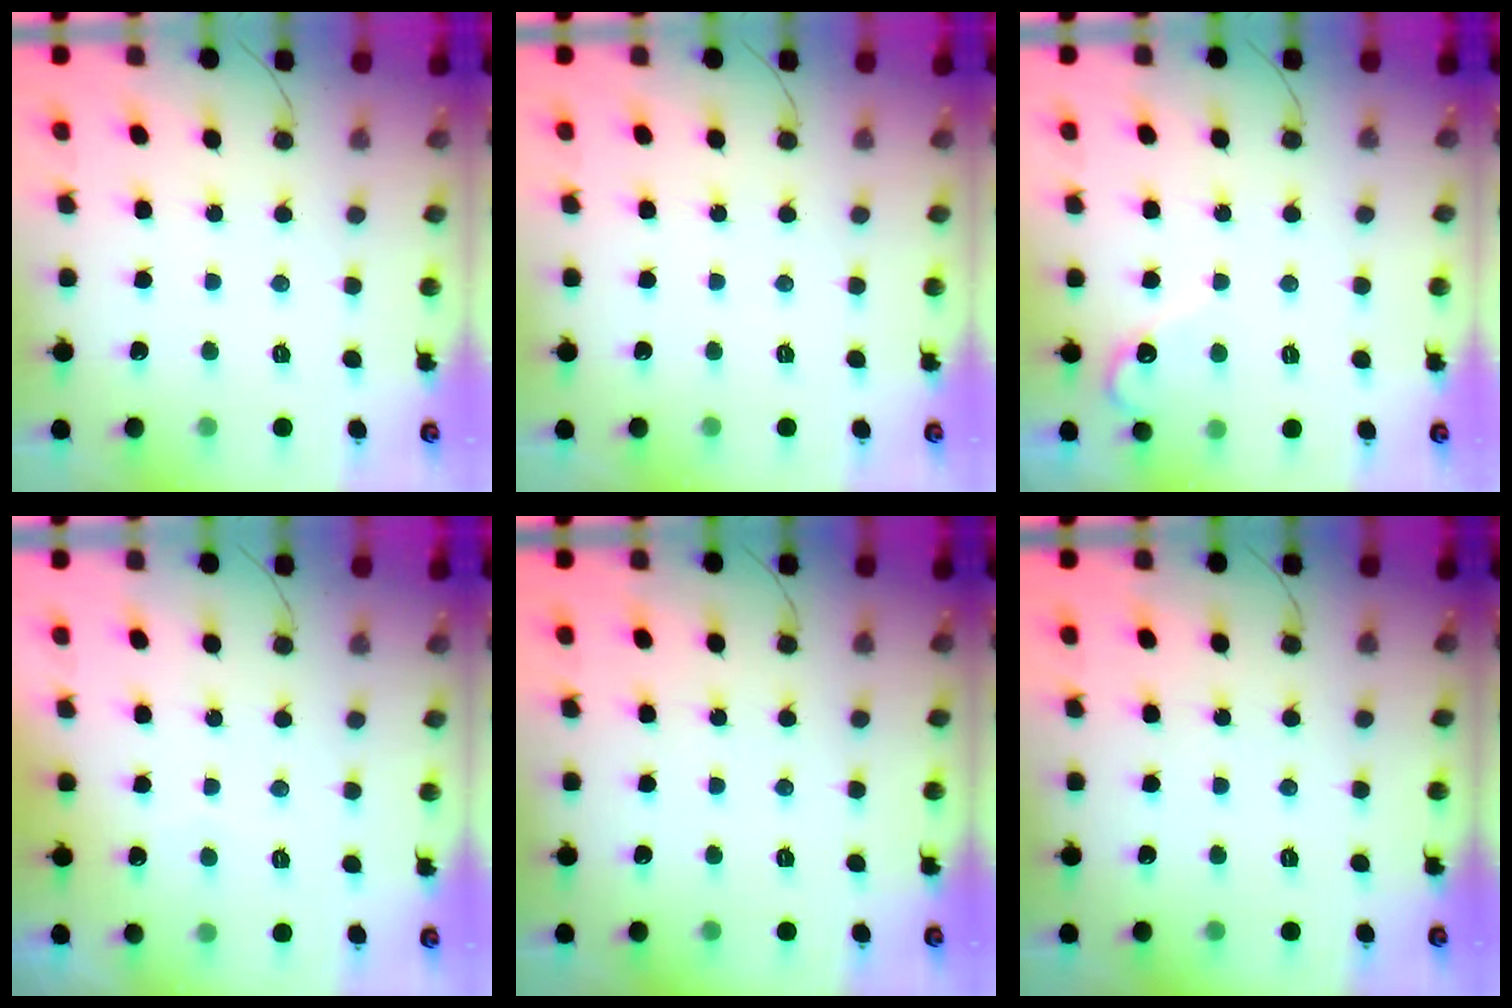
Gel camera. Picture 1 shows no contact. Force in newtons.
{"total": 0.0}
{"total": 3.0, "press": 3.0, "slide": 0.2}
{"total": 1.7, "press": 1.6, "slide": 0.0}
{"total": 0.0}
{"total": 0.0}